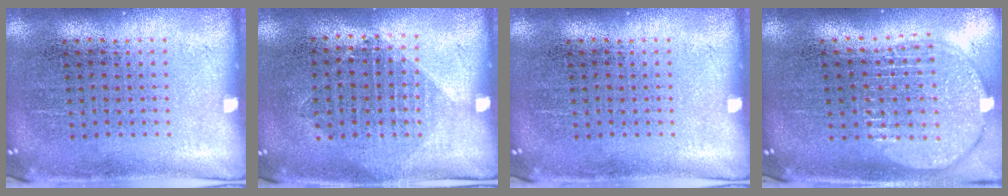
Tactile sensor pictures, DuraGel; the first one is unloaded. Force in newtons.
{"total": 1.1, "press": 0.9, "slide": 0.5}
{"total": 0.0}
{"total": 2.0, "press": 1.7, "slide": 1.1}